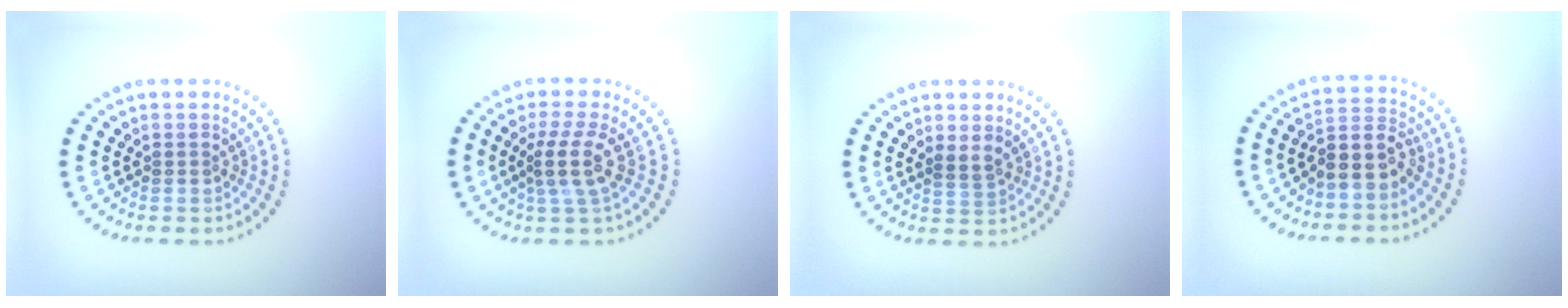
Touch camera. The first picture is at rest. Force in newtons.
{"total": 3.1, "press": 2.4, "slide": 2.0}
{"total": 1.2, "press": 0.9, "slide": 0.7}
{"total": 3.4, "press": 2.9, "slide": 1.9}